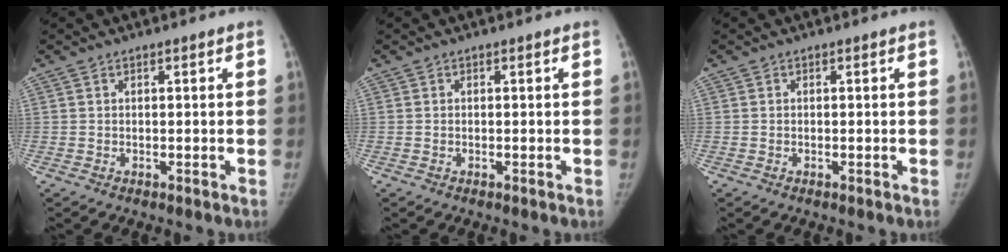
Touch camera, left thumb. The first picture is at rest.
{"total": 0.0}
{"total": 0.0}